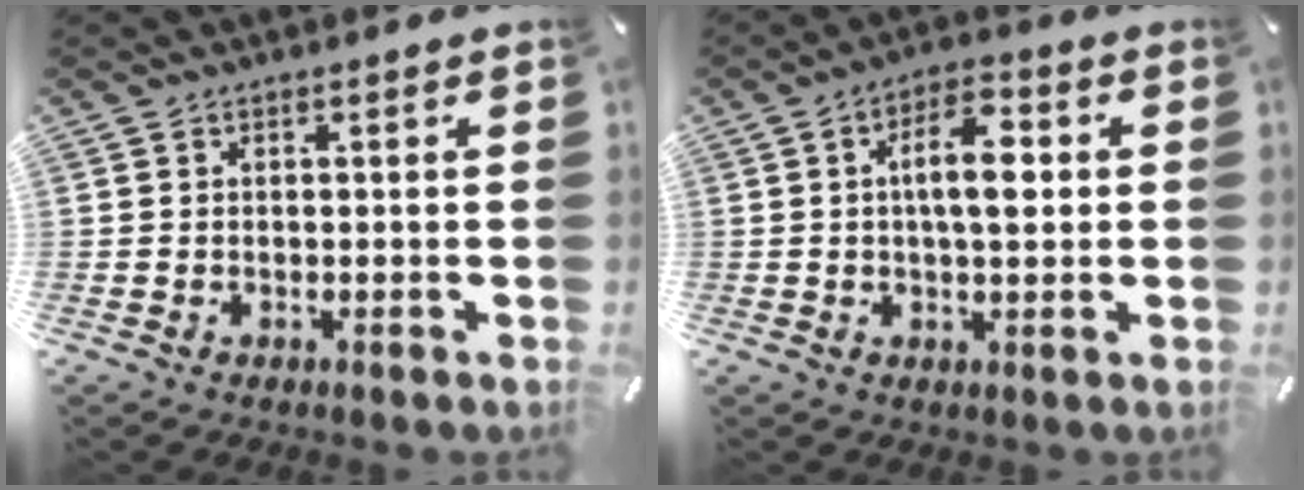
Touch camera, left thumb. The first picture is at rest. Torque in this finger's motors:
{"motor_torque": [0.84, 1.03, 0.57, -0.54, 0.37]}